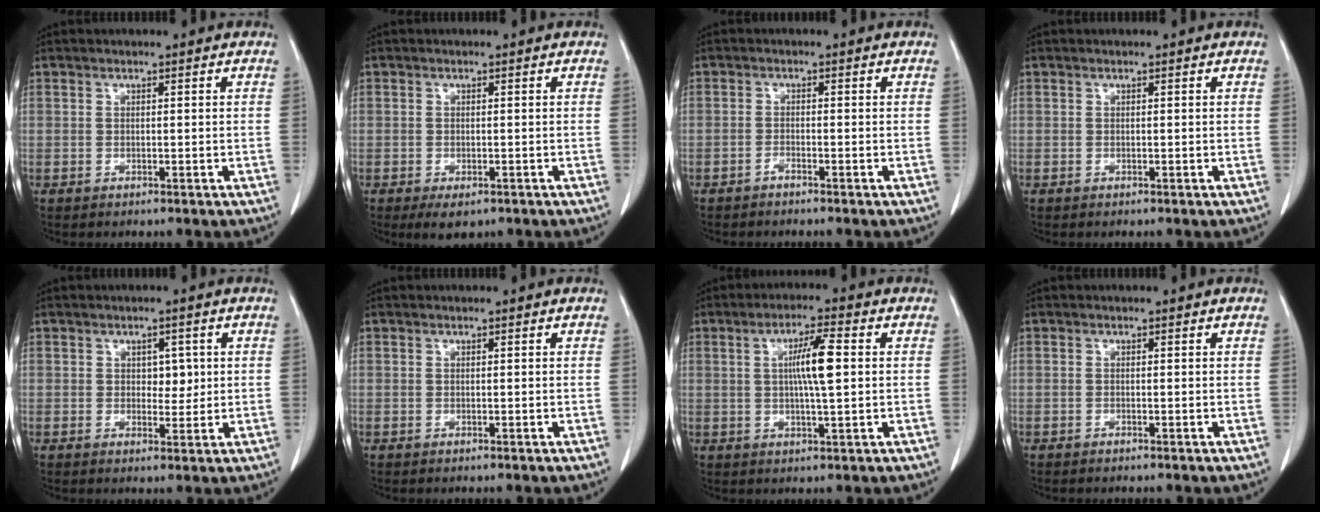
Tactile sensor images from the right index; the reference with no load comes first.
{"total": 2.6, "force": [-1.5, 1.5, 1.6], "torque": [-0.021, -0.004, -0.012]}
{"total": 0.9, "force": [-0.8, 0.0, 0.3], "torque": [-0.007, 0.001, -0.015]}
{"total": 0.0}
{"total": 3.0, "force": [0.6, 1.9, 2.2], "torque": [-0.023, -0.001, 0.010]}
{"total": 0.0}
{"total": 6.7, "force": [0.9, 0.4, 6.7], "torque": [-0.117, 0.002, 0.014]}
{"total": 0.0}